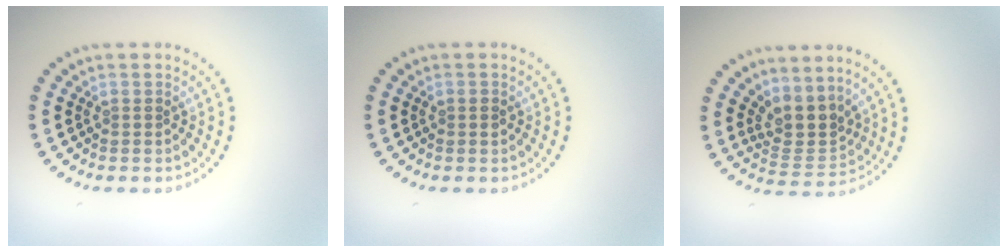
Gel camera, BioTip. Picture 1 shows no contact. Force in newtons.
{"total": 0.9, "press": 0.9, "slide": 0.1}
{"total": 3.3, "press": 2.5, "slide": 2.2}